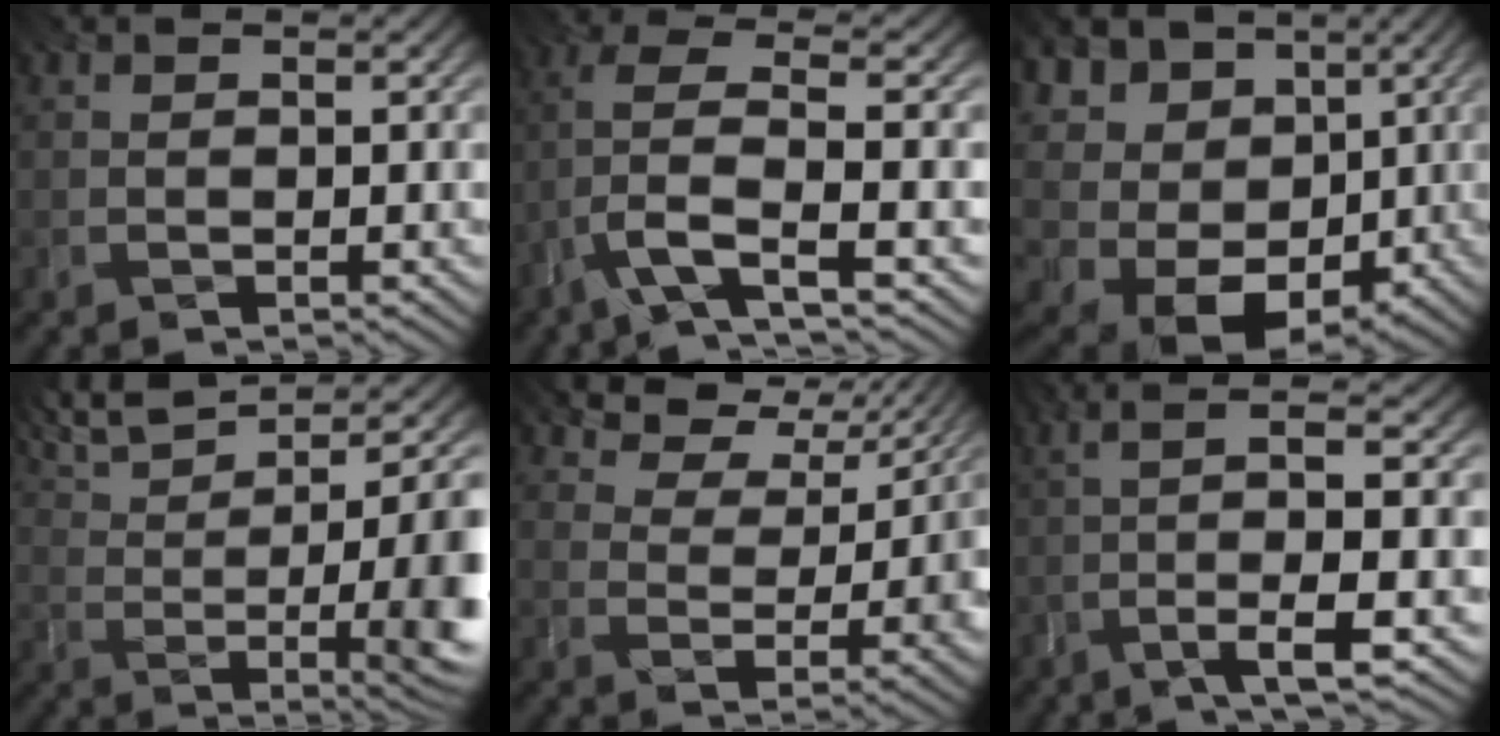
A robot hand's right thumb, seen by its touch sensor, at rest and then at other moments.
{"total": 6.0, "force": [-3.4, 0.8, 4.9], "torque": [-0.104, 0.012, -0.088]}
{"total": 17.6, "force": [-2.3, 13.6, 11.0], "torque": [-0.222, -0.021, -0.016]}
{"total": 11.6, "force": [4.0, 3.5, 10.3], "torque": [-0.188, 0.017, 0.074]}
{"total": 6.5, "force": [4.0, 3.7, 3.6], "torque": [-0.064, -0.002, 0.068]}
{"total": 6.9, "force": [-1.6, 0.8, 6.7], "torque": [-0.110, 0.015, -0.036]}